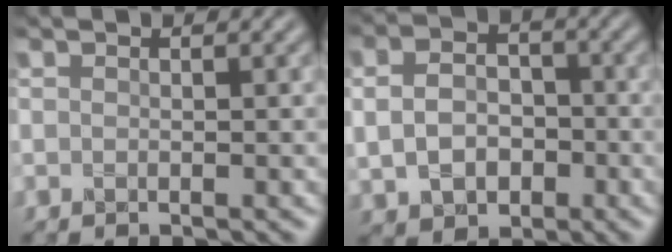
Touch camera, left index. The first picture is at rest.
{"total": 4.7, "force": [-0.4, 3.6, 3.1], "torque": [-0.063, -0.001, -0.009]}